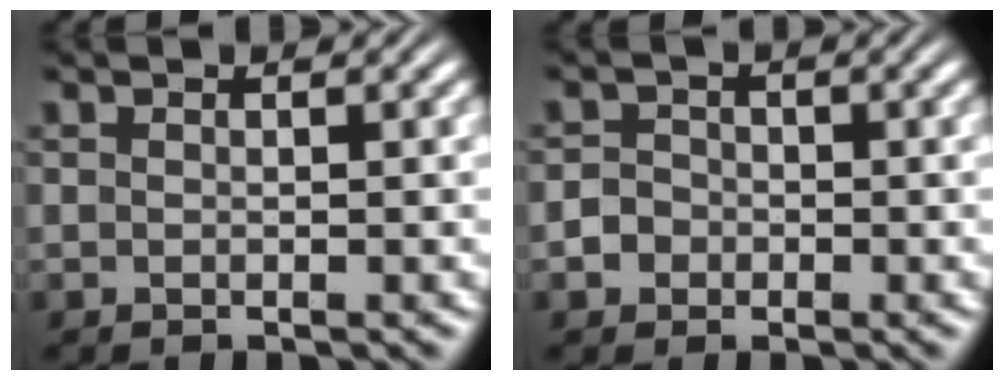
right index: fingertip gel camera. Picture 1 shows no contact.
{"total": 2.9, "force": [-1.0, 2.7, 0.5], "torque": [-0.019, -0.010, -0.021]}